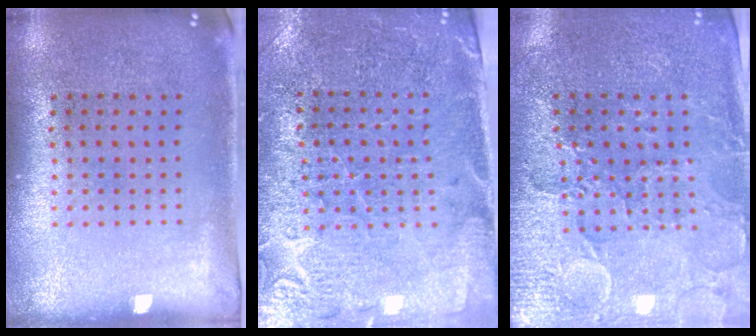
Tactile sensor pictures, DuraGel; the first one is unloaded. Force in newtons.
{"total": 3.2, "press": 3.0, "slide": 0.9}
{"total": 3.3, "press": 3.2, "slide": 0.7}